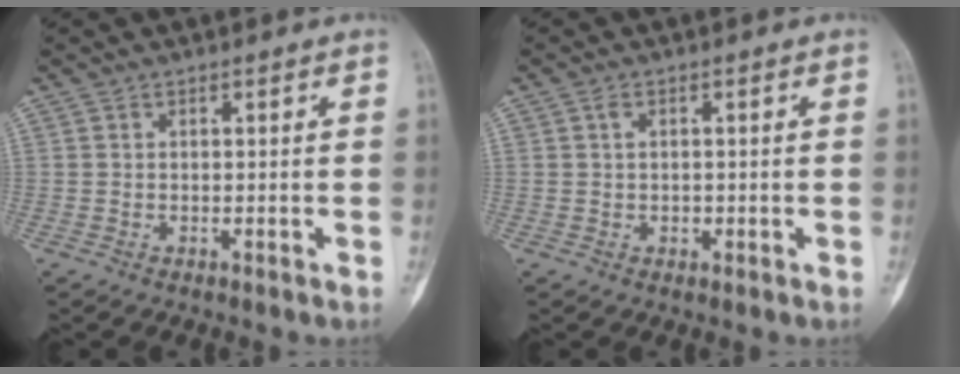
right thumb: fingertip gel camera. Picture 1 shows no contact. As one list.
[{"total": 1.9, "force": [0.2, 1.5, 1.2], "torque": [-0.015, 0.001, 0.003]}]